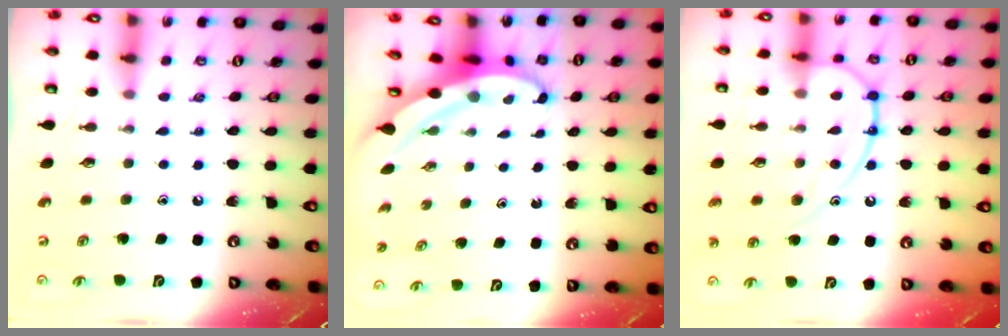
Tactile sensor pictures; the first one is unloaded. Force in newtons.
{"total": 4.1, "press": 4.1, "slide": 0.6}
{"total": 15.3, "press": 15.2, "slide": 1.5}